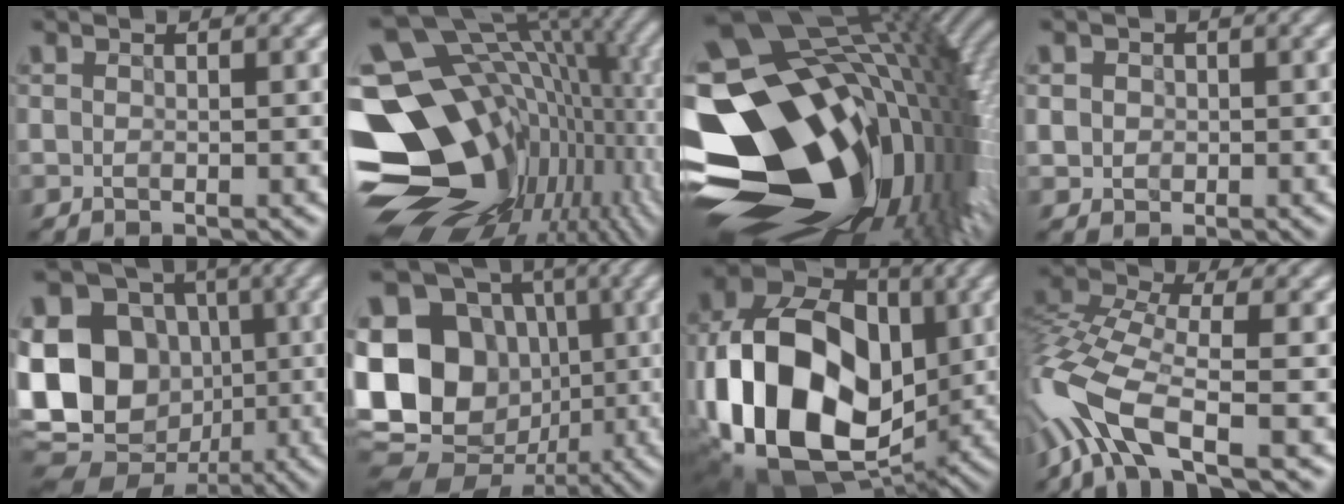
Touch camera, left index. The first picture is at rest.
{"total": 19.0, "force": [-0.8, 13.5, 13.3], "torque": [-0.252, -0.019, 0.027]}
{"total": 21.3, "force": [-3.6, 14.3, 15.3], "torque": [-0.277, -0.020, -0.041]}
{"total": 2.6, "force": [0.9, 2.3, 0.9], "torque": [0.000, 0.019, 0.002]}
{"total": 16.9, "force": [-1.4, 14.5, 8.5], "torque": [-0.205, -0.001, -0.047]}
{"total": 21.0, "force": [-0.5, 18.7, 9.5], "torque": [-0.224, 0.026, -0.044]}
{"total": 17.6, "force": [-2.7, 12.2, 12.4], "torque": [-0.248, -0.005, -0.043]}
{"total": 8.6, "force": [-3.7, 2.8, 7.2], "torque": [-0.167, 0.015, -0.089]}